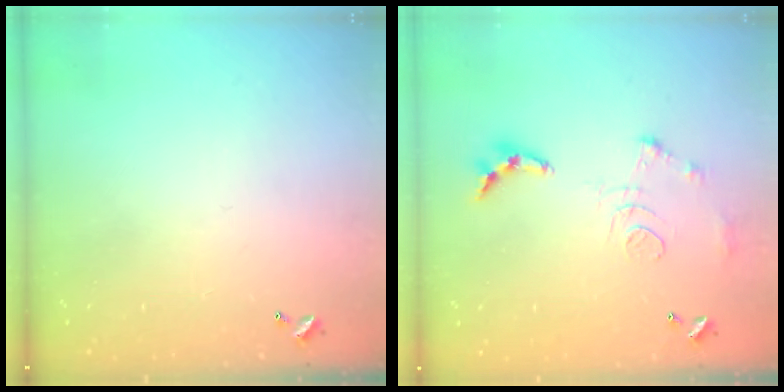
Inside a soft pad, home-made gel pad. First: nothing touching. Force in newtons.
{"total": 10.7, "press": 10.6, "slide": 1.0}